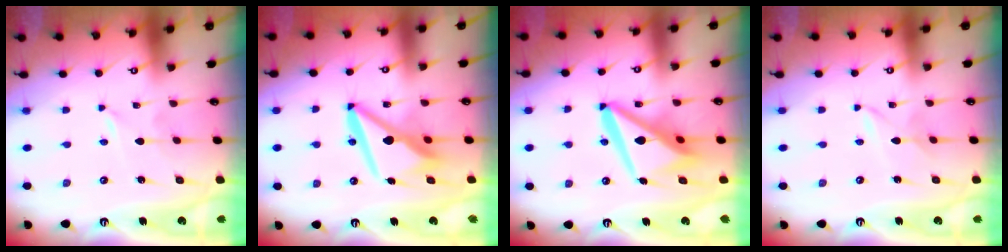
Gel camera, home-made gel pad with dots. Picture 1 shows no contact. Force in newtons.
{"total": 11.8, "press": 11.7, "slide": 1.7}
{"total": 15.0, "press": 14.8, "slide": 2.0}
{"total": 1.8, "press": 1.7, "slide": 0.3}